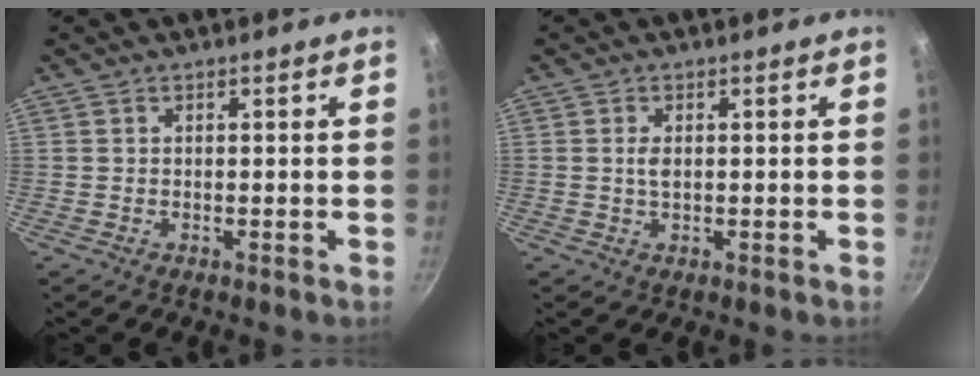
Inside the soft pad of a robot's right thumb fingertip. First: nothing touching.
{"total": 1.8, "force": [0.2, 1.0, 1.5], "torque": [-0.029, 0.001, 0.003]}